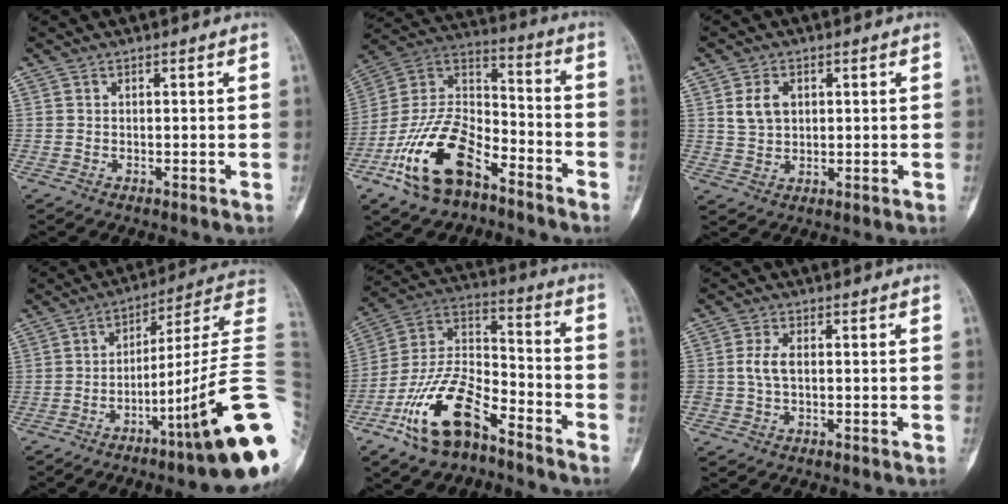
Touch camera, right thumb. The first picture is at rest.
{"total": 19.7, "force": [-10.9, 10.0, 13.0], "torque": [-0.236, 0.077, -0.203]}
{"total": 5.0, "force": [1.5, 3.5, 3.2], "torque": [-0.047, -0.004, 0.033]}
{"total": 24.3, "force": [-6.6, 2.0, 23.3], "torque": [-0.270, 0.037, -0.099]}
{"total": 18.0, "force": [-10.6, 8.2, 12.0], "torque": [-0.218, 0.078, -0.201]}
{"total": 3.5, "force": [0.0, 2.0, 2.9], "torque": [-0.066, 0.007, -0.002]}